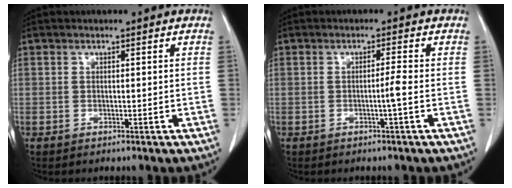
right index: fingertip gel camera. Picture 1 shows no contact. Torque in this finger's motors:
{"motor_torque": [-0.01, 0.17, 0.08, 0.04]}